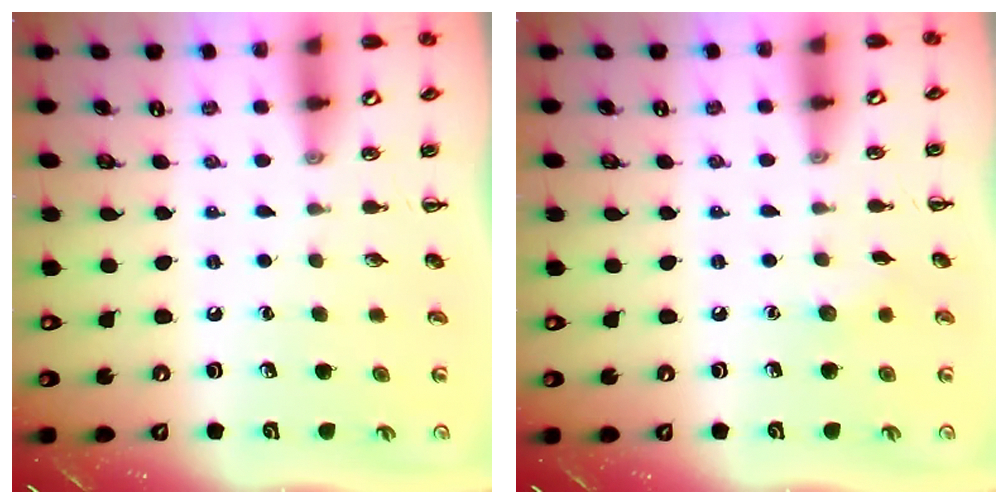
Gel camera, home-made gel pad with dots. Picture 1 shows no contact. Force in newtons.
{"total": 4.9, "press": 4.7, "slide": 1.3}